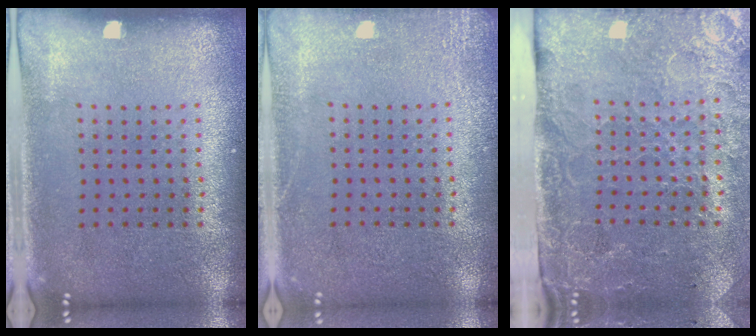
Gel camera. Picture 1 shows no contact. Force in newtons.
{"total": 2.1, "press": 2.1, "slide": 0.3}
{"total": 4.7, "press": 3.7, "slide": 2.9}